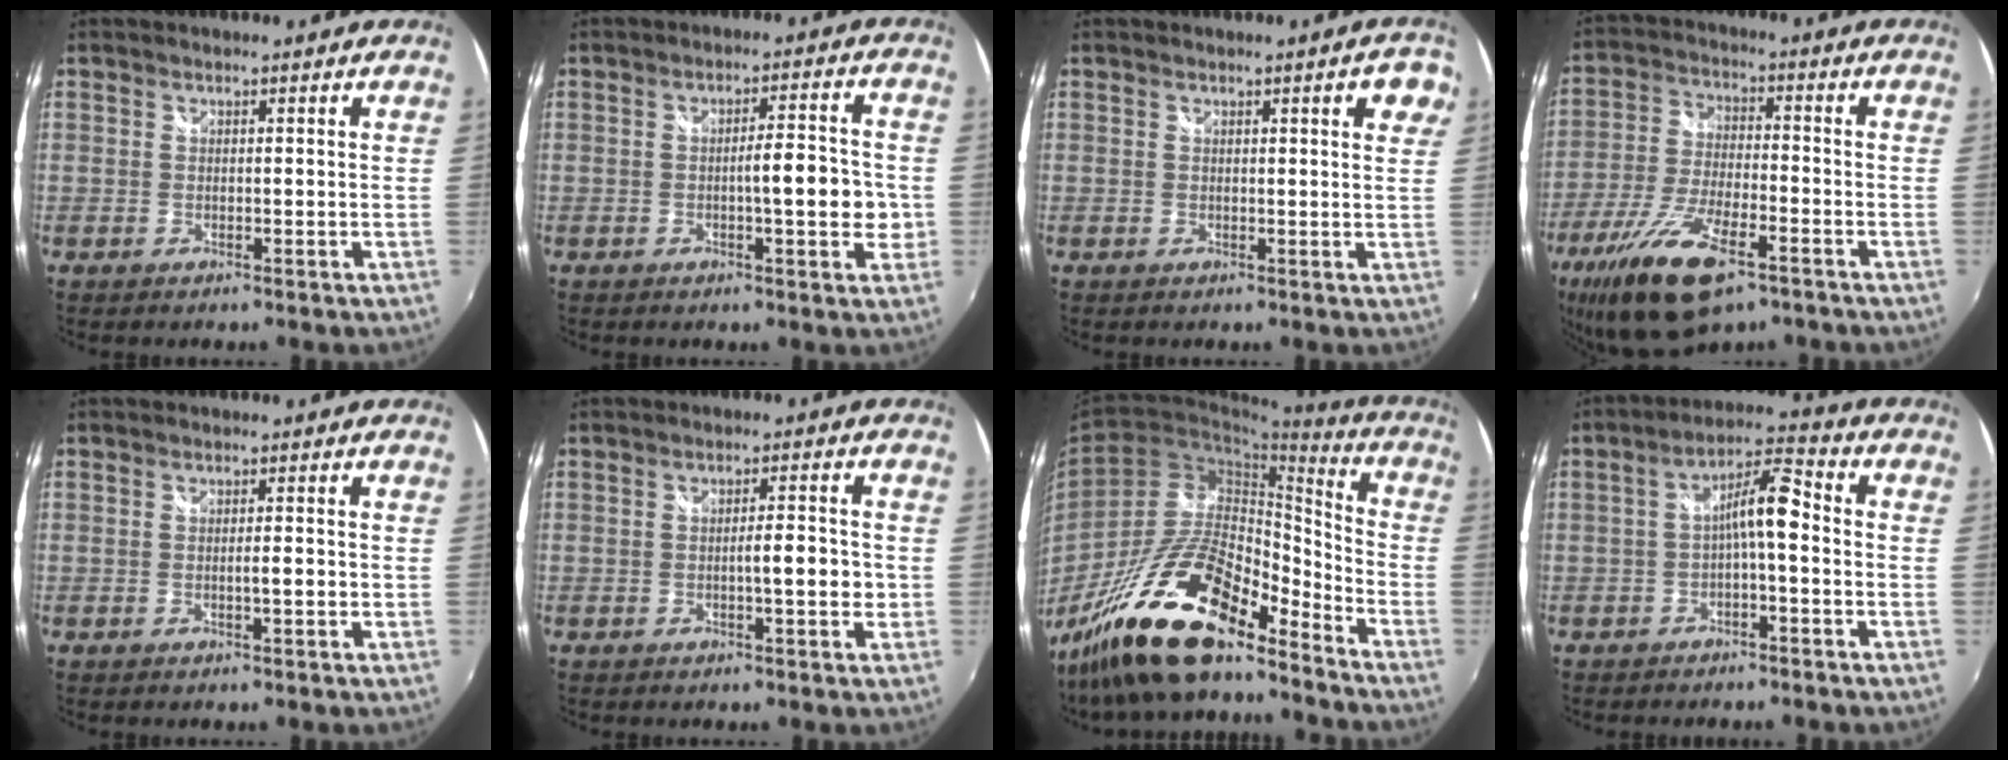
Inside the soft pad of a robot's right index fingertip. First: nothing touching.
{"total": 7.5, "force": [-1.0, 1.4, 7.3], "torque": [-0.109, 0.001, -0.012]}
{"total": 5.2, "force": [2.5, 1.0, 4.5], "torque": [-0.045, 0.011, 0.032]}
{"total": 16.3, "force": [-9.9, 5.8, 11.6], "torque": [-0.245, -0.042, -0.184]}
{"total": 2.2, "force": [-0.4, 0.2, 2.1], "torque": [-0.032, -0.001, -0.008]}
{"total": 4.5, "force": [-0.7, 0.7, 4.4], "torque": [-0.069, 0.002, -0.010]}
{"total": 21.1, "force": [-15.9, 5.9, 12.5], "torque": [-0.236, -0.009, -0.291]}
{"total": 6.7, "force": [-1.2, 1.4, 6.5], "torque": [-0.124, 0.018, -0.022]}